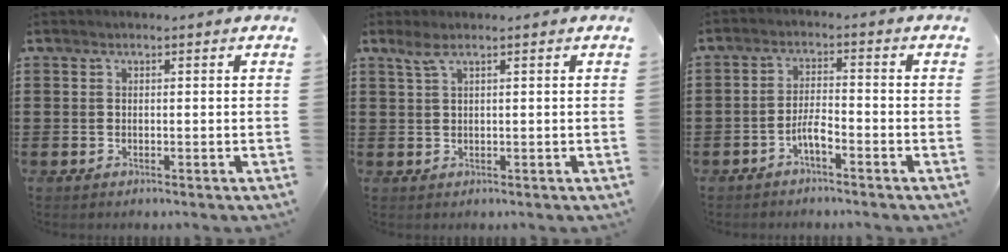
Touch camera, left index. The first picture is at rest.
{"total": 1.8, "force": [0.9, 0.4, 1.5], "torque": [-0.032, 0.002, 0.016]}
{"total": 3.5, "force": [-2.1, 0.8, 2.7], "torque": [-0.062, 0.004, -0.044]}